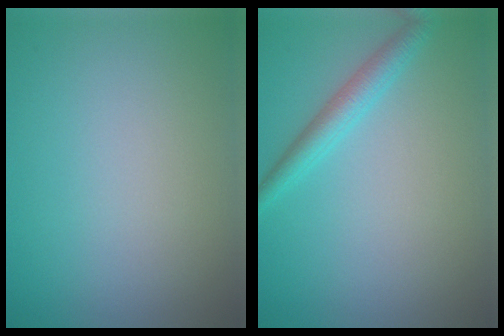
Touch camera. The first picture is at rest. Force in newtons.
{"total": 2.6, "press": 2.5, "slide": 0.1}